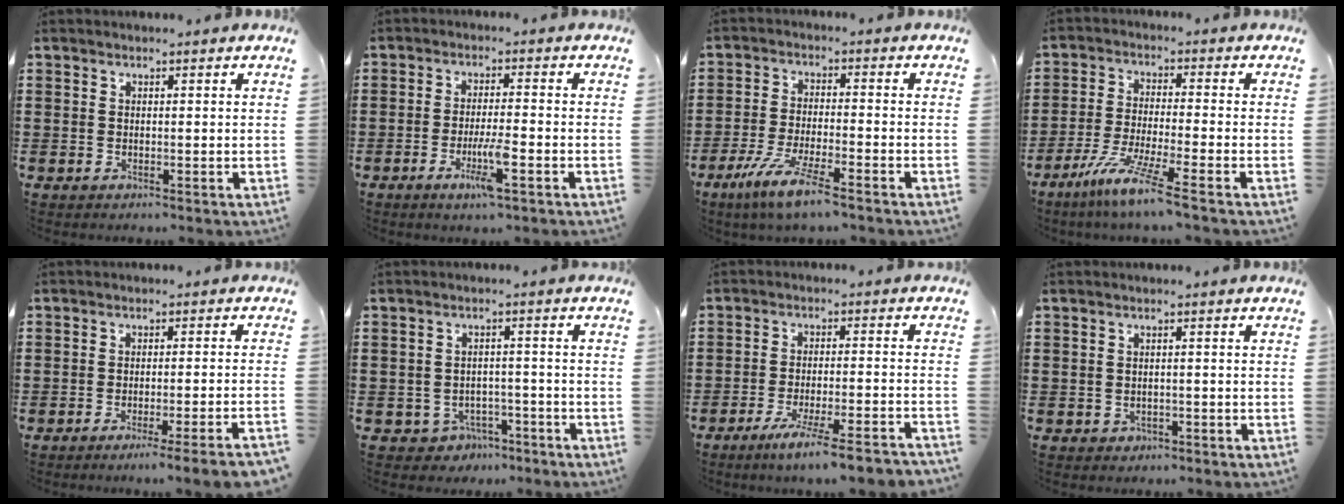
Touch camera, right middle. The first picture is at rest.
{"total": 5.3, "force": [-2.6, 0.5, 4.6], "torque": [-0.087, -0.009, -0.046]}
{"total": 7.0, "force": [-5.2, 0.2, 4.7], "torque": [-0.101, -0.016, -0.098]}
{"total": 7.5, "force": [-5.6, -0.4, 5.0], "torque": [-0.107, -0.020, -0.107]}
{"total": 3.6, "force": [-2.8, -0.8, 2.1], "torque": [-0.033, -0.016, -0.053]}
{"total": 2.8, "force": [-2.5, 1.2, 0.2], "torque": [-0.016, 0.001, -0.054]}
{"total": 6.4, "force": [-5.3, -0.6, 3.5], "torque": [-0.059, -0.015, -0.097]}
{"total": 0.8, "force": [-0.6, 0.5, 0.1], "torque": [-0.007, -0.002, -0.014]}